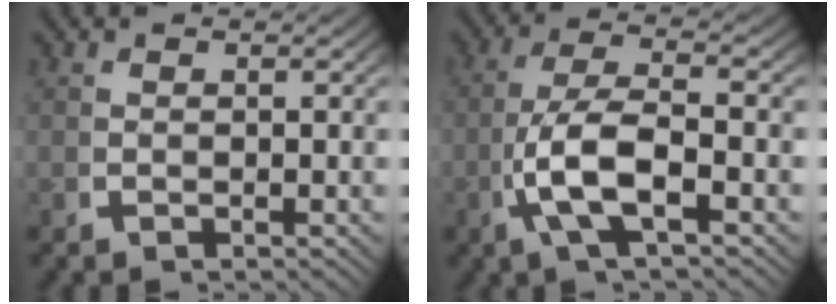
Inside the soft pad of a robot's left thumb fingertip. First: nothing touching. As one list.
[{"total": 6.7, "force": [-0.2, 3.0, 6.0], "torque": [-0.144, -0.020, 0.002]}]